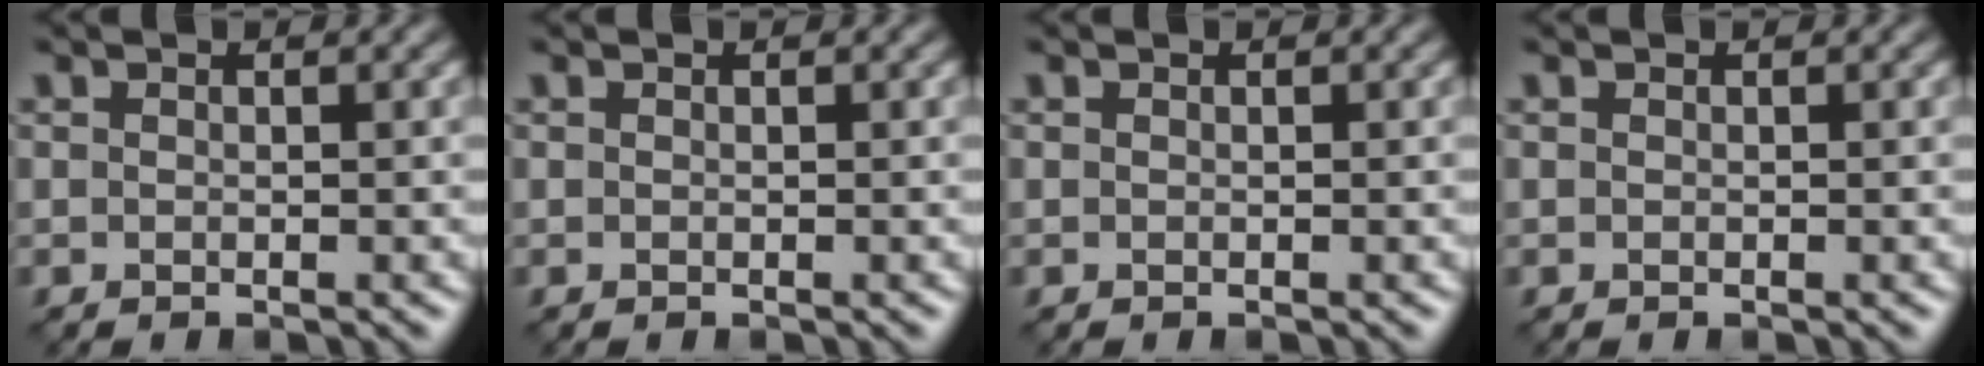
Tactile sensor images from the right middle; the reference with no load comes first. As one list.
[{"total": 0.0}, {"total": 0.0}, {"total": 0.0}]